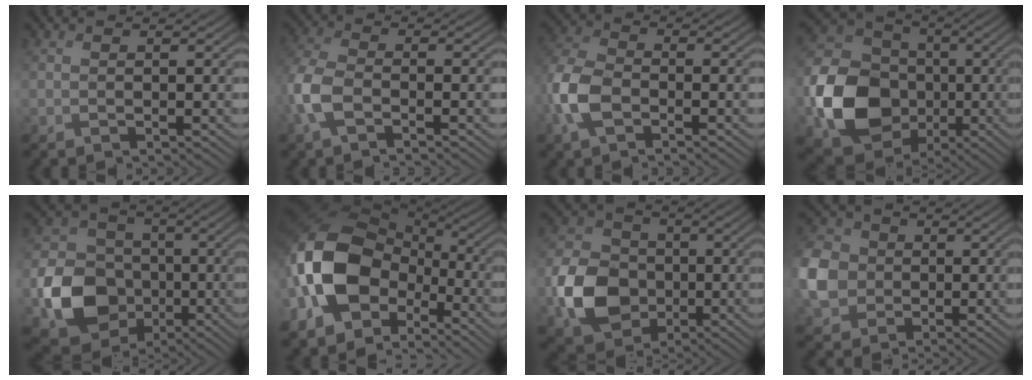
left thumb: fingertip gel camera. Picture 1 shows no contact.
{"total": 5.7, "force": [-2.9, 2.7, 4.1], "torque": [-0.107, -0.001, -0.074]}
{"total": 6.9, "force": [-3.2, 3.9, 4.7], "torque": [-0.123, -0.001, -0.082]}
{"total": 14.6, "force": [-4.1, 11.9, 7.5], "torque": [-0.172, -0.031, -0.087]}
{"total": 12.1, "force": [-3.9, 10.0, 5.6], "torque": [-0.126, -0.027, -0.082]}
{"total": 16.9, "force": [-5.6, 11.7, 10.9], "torque": [-0.245, -0.016, -0.121]}
{"total": 9.9, "force": [-3.1, 7.9, 5.1], "torque": [-0.113, -0.008, -0.072]}
{"total": 7.5, "force": [-1.0, 6.5, 3.5], "torque": [-0.104, 0.000, -0.031]}